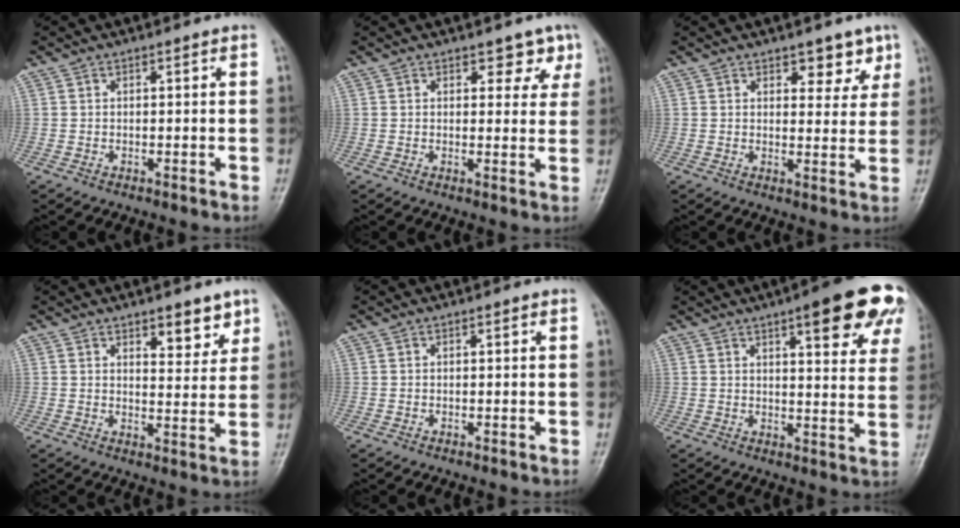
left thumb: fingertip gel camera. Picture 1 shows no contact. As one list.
[{"total": 4.0, "force": [2.6, 2.4, 1.9], "torque": [0.012, -0.012, 0.030]}, {"total": 5.2, "force": [3.3, 2.9, 2.7], "torque": [0.000, -0.019, 0.043]}, {"total": 6.7, "force": [4.3, 2.8, 4.3], "torque": [-0.031, -0.029, 0.058]}, {"total": 0.0}, {"total": 17.0, "force": [9.1, 4.7, 13.6], "torque": [-0.141, -0.031, 0.109]}]